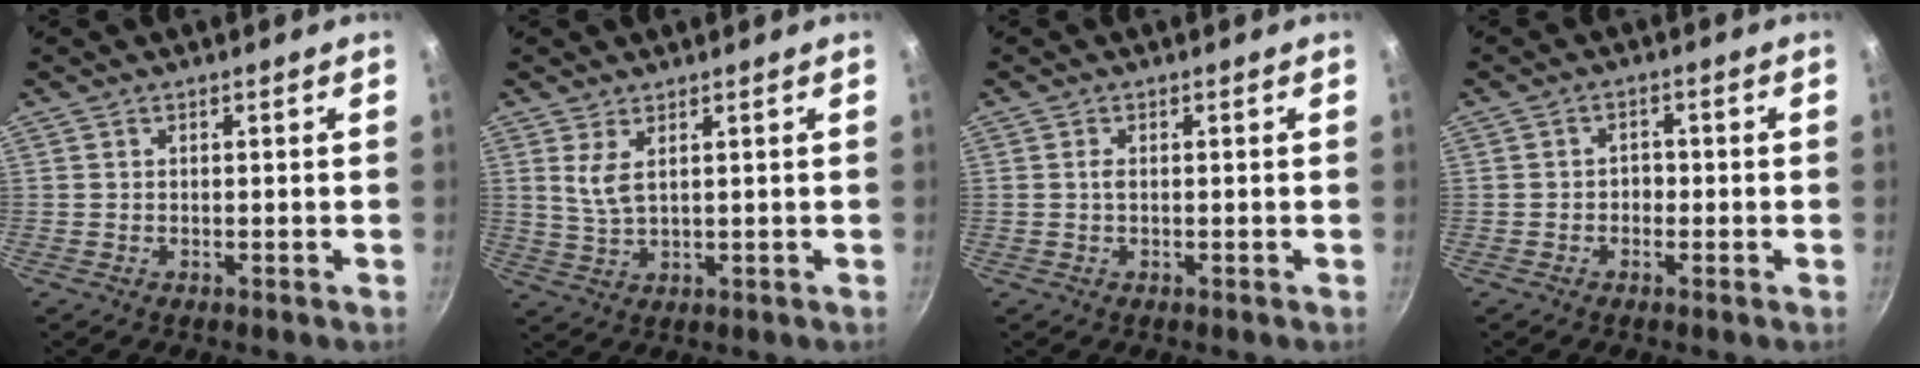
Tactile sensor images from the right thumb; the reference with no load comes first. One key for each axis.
{"total": 4.2, "fx": 1.7, "fy": 1.7, "fz": 3.5, "tx": -0.069, "ty": -0.016, "tz": 0.038}
{"total": 0.9, "fx": 0.0, "fy": 0.5, "fz": 0.8, "tx": -0.016, "ty": 0.002, "tz": -0.001}
{"total": 2.2, "fx": -0.7, "fy": 1.8, "fz": 1.1, "tx": -0.002, "ty": 0.009, "tz": -0.013}